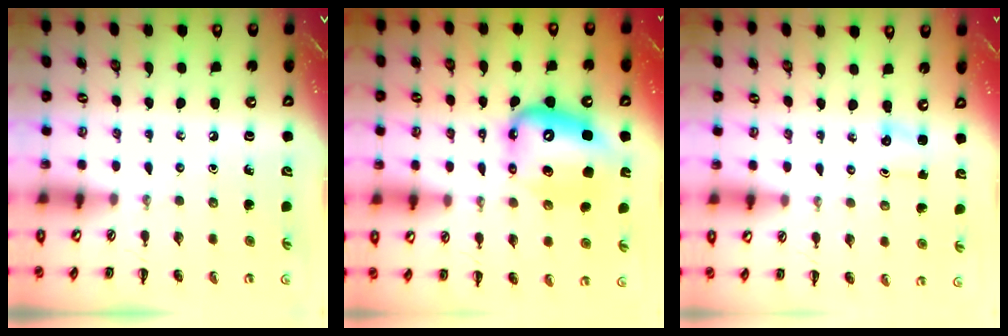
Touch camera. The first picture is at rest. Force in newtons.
{"total": 11.5, "press": 11.1, "slide": 2.9}
{"total": 0.9, "press": 0.8, "slide": 0.2}